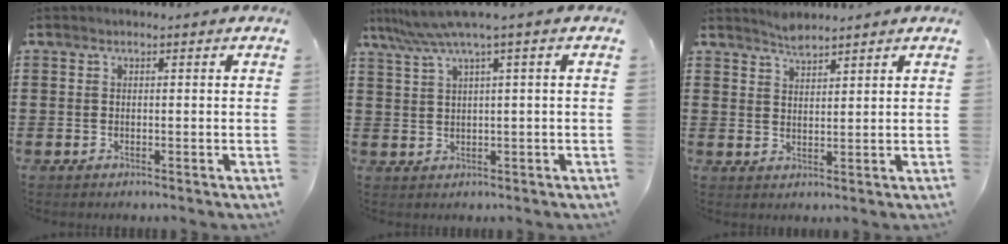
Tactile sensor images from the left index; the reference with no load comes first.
{"total": 4.8, "force": [2.6, -0.4, 4.1], "torque": [-0.092, -0.013, 0.041]}
{"total": 2.9, "force": [2.7, 0.4, 0.8], "torque": [-0.021, -0.001, 0.052]}